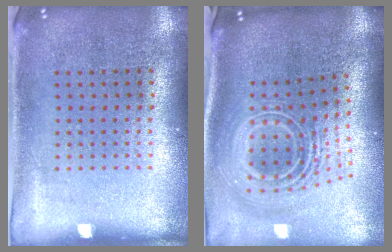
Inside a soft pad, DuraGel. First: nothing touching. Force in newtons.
{"total": 2.8, "press": 1.9, "slide": 2.0}